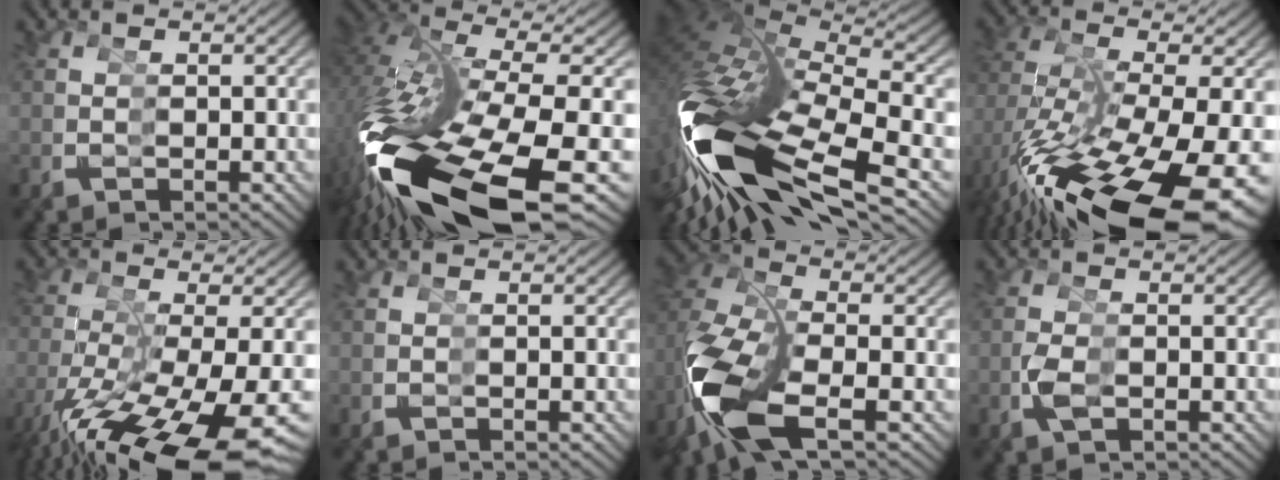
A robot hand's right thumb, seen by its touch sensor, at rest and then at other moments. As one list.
[{"total": 17.6, "force": [-5.4, 9.5, 13.8], "torque": [-0.332, -0.062, -0.050]}, {"total": 19.9, "force": [-3.5, 11.2, 16.1], "torque": [-0.357, -0.047, -0.036]}, {"total": 15.1, "force": [-5.5, 8.2, 11.4], "torque": [-0.233, -0.062, -0.044]}, {"total": 12.4, "force": [-4.8, 6.0, 9.7], "torque": [-0.191, -0.051, -0.041]}, {"total": 0.0}, {"total": 12.2, "force": [-3.4, 7.4, 9.0], "torque": [-0.223, -0.058, -0.039]}, {"total": 2.6, "force": [-1.3, 1.8, 1.4], "torque": [-0.052, -0.018, -0.020]}]